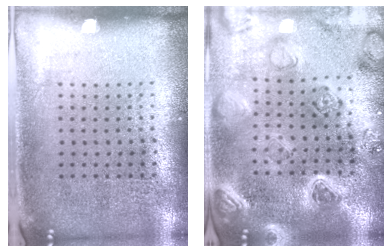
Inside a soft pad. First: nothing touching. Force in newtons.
{"total": 2.2, "press": 2.2, "slide": 0.2}